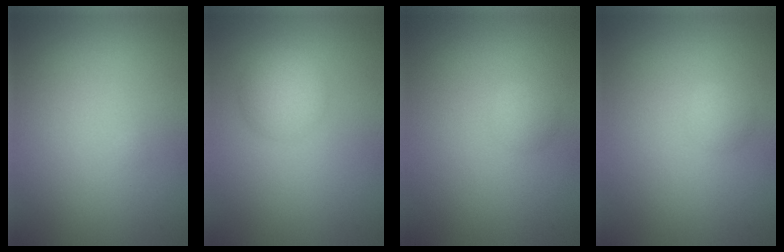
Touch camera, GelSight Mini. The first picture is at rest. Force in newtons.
{"total": 2.9, "press": 2.9, "slide": 0.2}
{"total": 1.1, "press": 1.1, "slide": 0.0}
{"total": 1.1, "press": 1.1, "slide": 0.0}